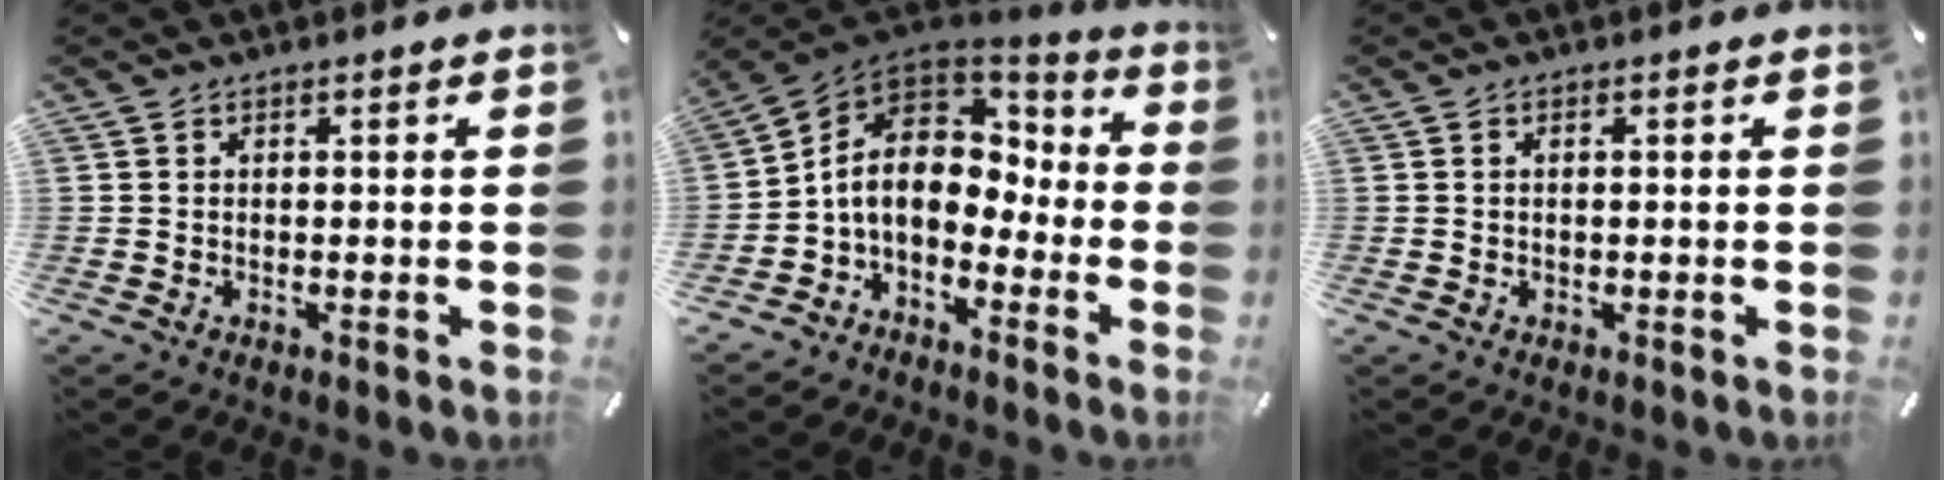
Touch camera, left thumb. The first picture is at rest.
{"total": 9.9, "force": [-1.3, 7.9, 5.8], "torque": [-0.127, 0.001, -0.026]}
{"total": 0.7, "force": [0.0, 0.3, 0.6], "torque": [-0.013, 0.002, -0.001]}